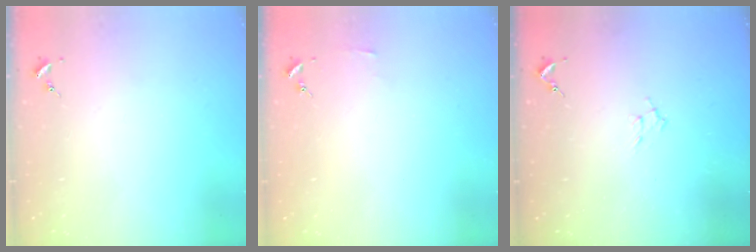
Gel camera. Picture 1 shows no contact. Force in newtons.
{"total": 2.8, "press": 2.8, "slide": 0.3}
{"total": 5.5, "press": 5.4, "slide": 0.8}